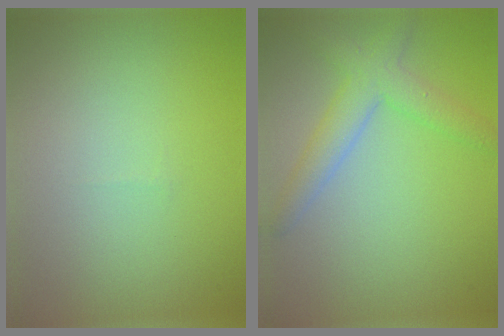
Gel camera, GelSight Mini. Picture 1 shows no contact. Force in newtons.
{"total": 3.7, "press": 3.7, "slide": 0.3}